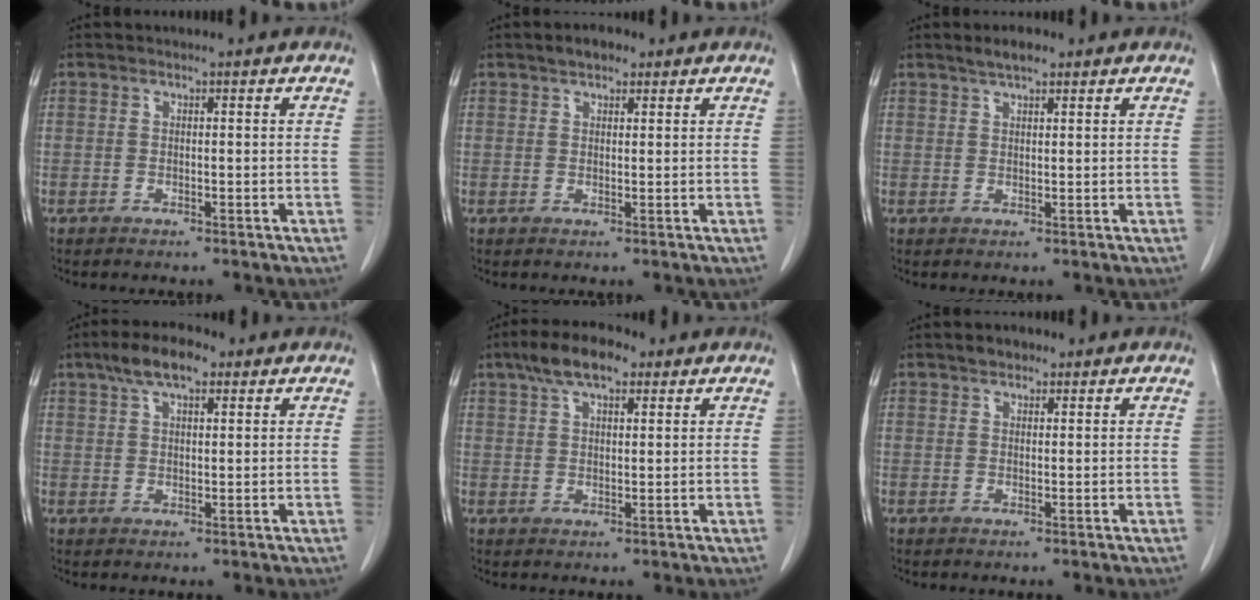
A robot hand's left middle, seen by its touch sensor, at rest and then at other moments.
{"total": 2.8, "force": [2.0, 1.3, 1.5], "torque": [-0.027, 0.009, 0.030]}
{"total": 2.9, "force": [2.2, 0.7, 1.7], "torque": [-0.036, 0.008, 0.039]}
{"total": 6.7, "force": [4.2, 2.3, 4.7], "torque": [-0.091, 0.018, 0.073]}
{"total": 7.5, "force": [4.8, 2.7, 5.1], "torque": [-0.097, 0.020, 0.083]}
{"total": 2.0, "force": [1.5, 1.1, 0.8], "torque": [-0.016, 0.007, 0.022]}